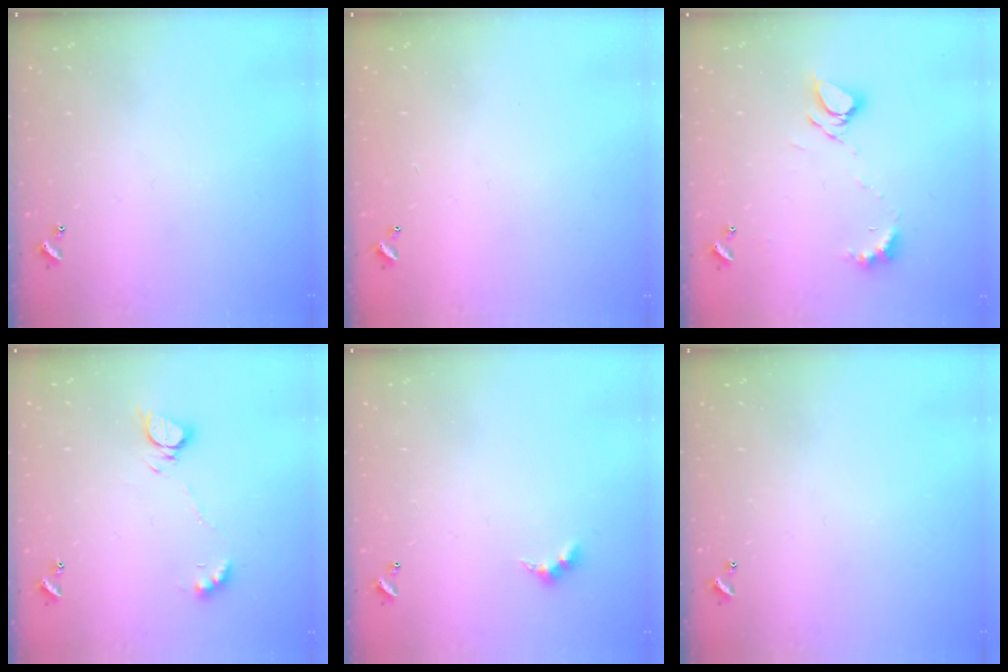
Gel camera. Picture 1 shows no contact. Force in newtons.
{"total": 2.9, "press": 2.9, "slide": 0.1}
{"total": 7.0, "press": 7.0, "slide": 0.8}
{"total": 6.6, "press": 6.6, "slide": 0.7}
{"total": 3.0, "press": 2.9, "slide": 0.5}
{"total": 0.0}